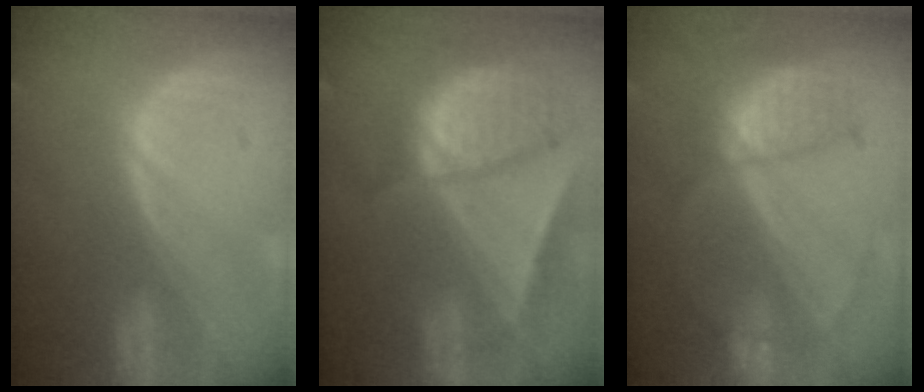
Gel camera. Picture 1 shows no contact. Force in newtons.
{"total": 9.4, "press": 8.1, "slide": 4.7}
{"total": 7.3, "press": 6.2, "slide": 3.8}